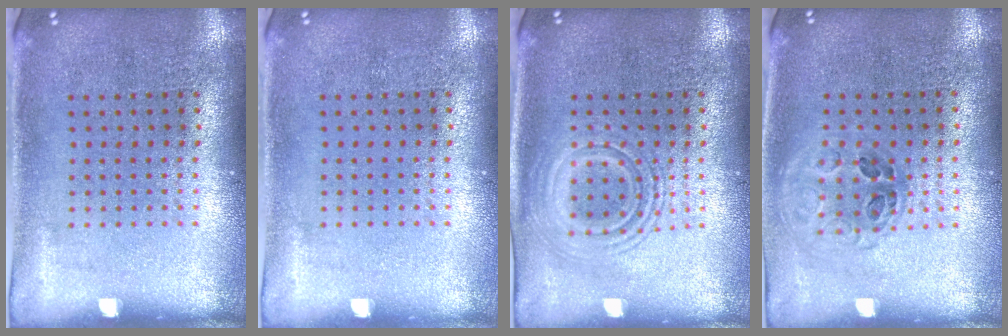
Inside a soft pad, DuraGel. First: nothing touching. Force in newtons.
{"total": 0.0}
{"total": 2.1, "press": 2.1, "slide": 0.3}
{"total": 1.1, "press": 1.0, "slide": 0.6}